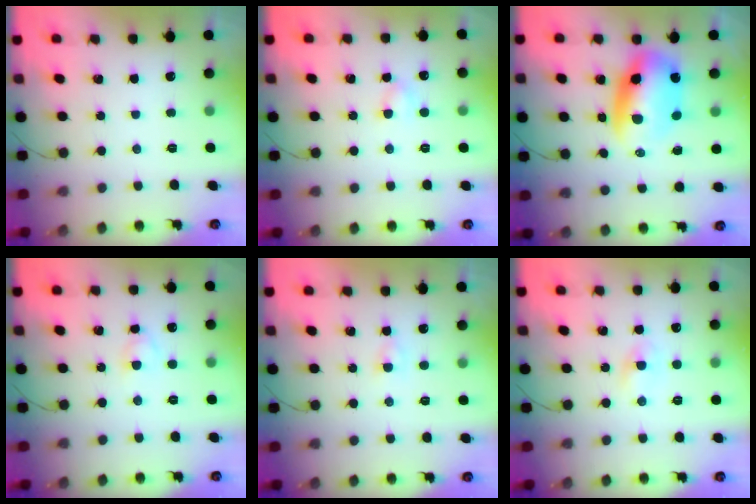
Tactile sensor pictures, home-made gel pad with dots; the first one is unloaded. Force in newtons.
{"total": 3.1, "press": 2.9, "slide": 1.1}
{"total": 10.3, "press": 10.0, "slide": 2.5}
{"total": 2.9, "press": 2.7, "slide": 1.1}
{"total": 1.5, "press": 1.4, "slide": 0.6}
{"total": 1.8, "press": 1.5, "slide": 0.9}